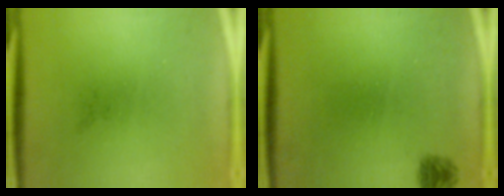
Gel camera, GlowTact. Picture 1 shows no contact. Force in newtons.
{"total": 1.4}